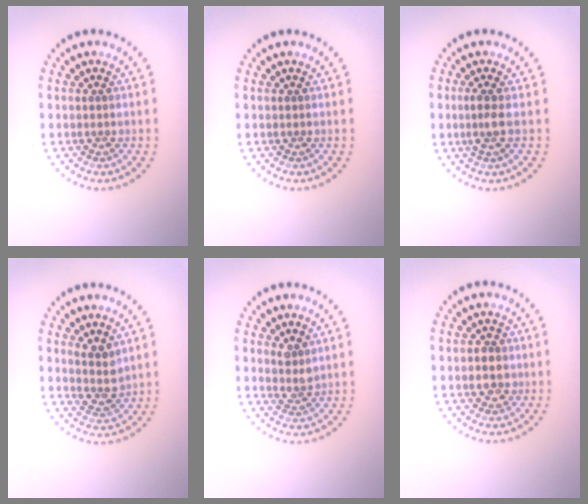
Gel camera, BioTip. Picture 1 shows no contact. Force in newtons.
{"total": 0.0}
{"total": 1.6, "press": 1.3, "slide": 1.0}
{"total": 2.4, "press": 2.0, "slide": 1.4}
{"total": 1.8, "press": 1.3, "slide": 1.2}
{"total": 2.0, "press": 1.9, "slide": 0.6}